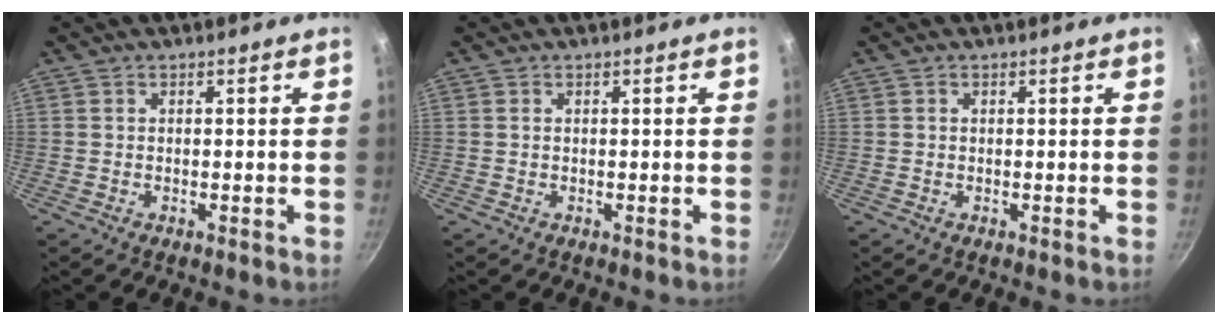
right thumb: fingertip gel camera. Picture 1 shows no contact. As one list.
[{"total": 0.0}, {"total": 0.0}]